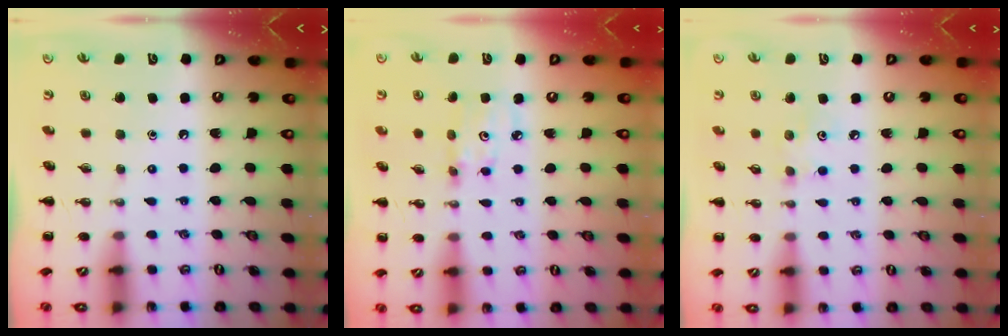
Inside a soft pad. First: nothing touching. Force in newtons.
{"total": 3.2, "press": 3.2, "slide": 0.5}
{"total": 3.5, "press": 3.4, "slide": 0.6}